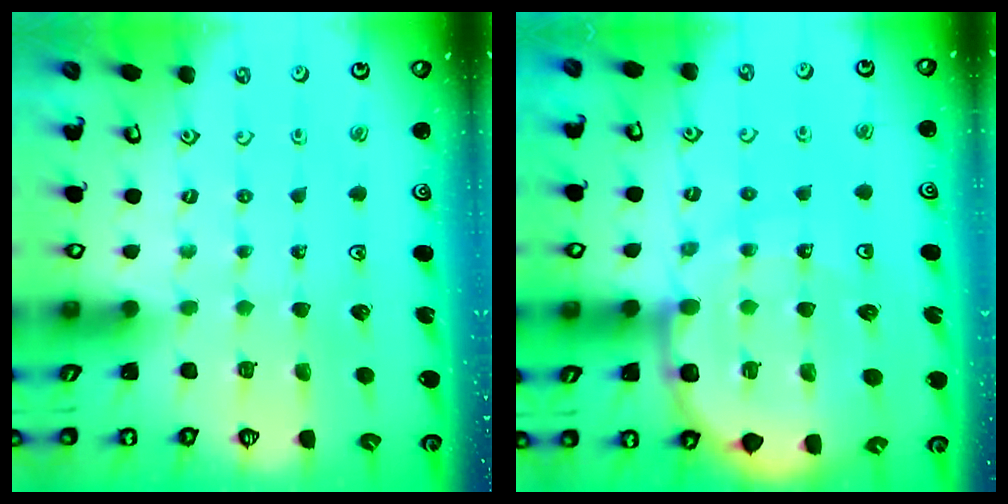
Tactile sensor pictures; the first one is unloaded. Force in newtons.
{"total": 13.7, "press": 13.4, "slide": 3.0}